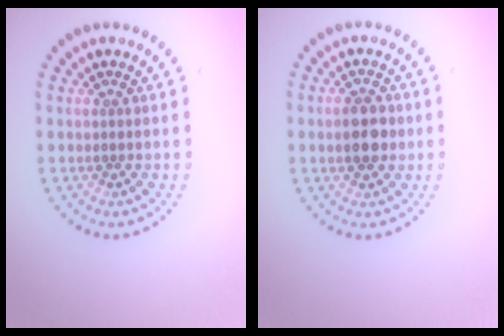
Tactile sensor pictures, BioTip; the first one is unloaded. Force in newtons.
{"total": 3.3, "press": 3.3, "slide": 0.1}